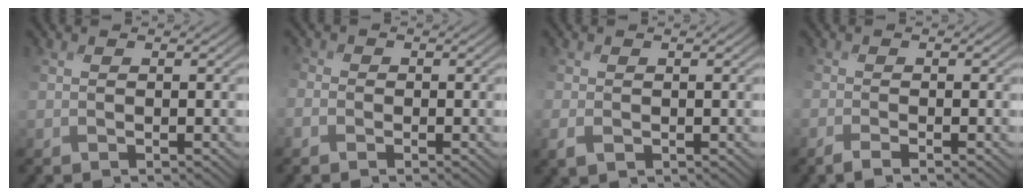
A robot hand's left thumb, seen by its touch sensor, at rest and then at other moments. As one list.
[{"total": 2.1, "force": [-1.2, 1.6, 0.5], "torque": [-0.016, -0.003, -0.034]}, {"total": 2.2, "force": [-0.6, 1.7, 1.3], "torque": [-0.039, -0.007, -0.014]}, {"total": 1.7, "force": [-1.2, 0.2, 1.1], "torque": [-0.024, -0.002, -0.028]}]